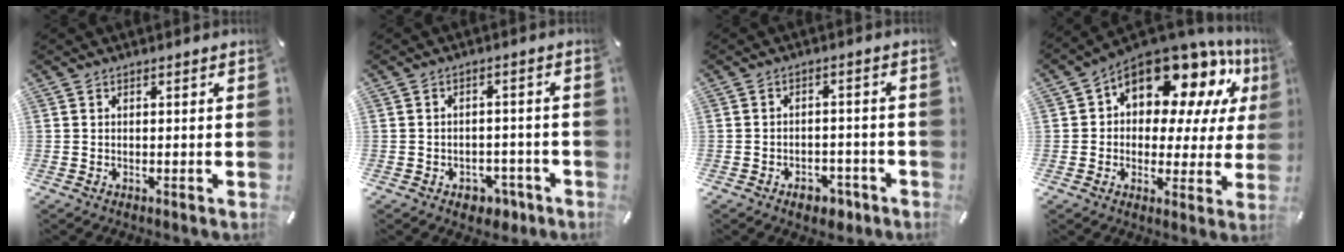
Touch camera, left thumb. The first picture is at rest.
{"total": 5.1, "force": [-2.4, 3.8, 2.2], "torque": [-0.024, 0.014, -0.041]}
{"total": 4.9, "force": [-3.0, 3.3, 2.2], "torque": [-0.029, 0.019, -0.050]}
{"total": 15.5, "force": [10.0, 8.2, 8.5], "torque": [-0.139, -0.081, 0.175]}